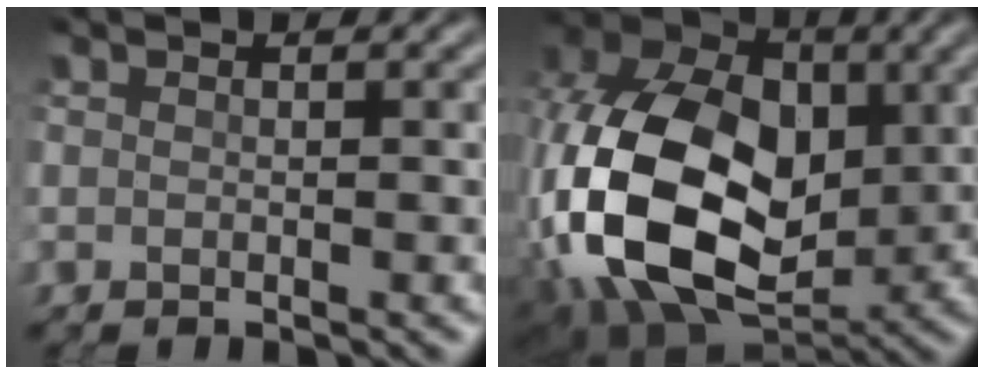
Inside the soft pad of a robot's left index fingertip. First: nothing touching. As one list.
[{"total": 17.0, "force": [-2.0, 11.6, 12.3], "torque": [-0.277, 0.001, -0.045]}]